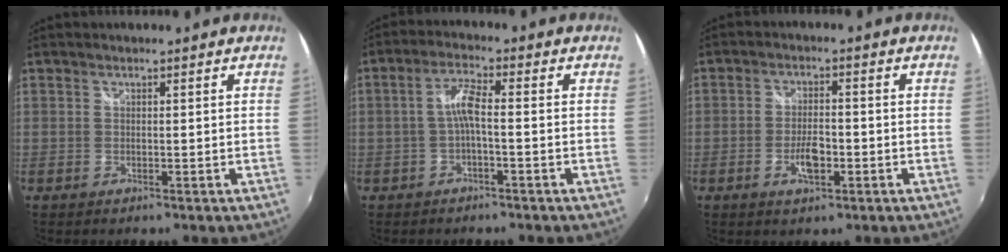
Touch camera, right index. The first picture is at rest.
{"total": 4.1, "force": [-1.2, 0.5, 3.9], "torque": [-0.083, 0.009, -0.023]}
{"total": 5.3, "force": [-2.0, 2.3, 4.3], "torque": [-0.089, -0.002, -0.034]}